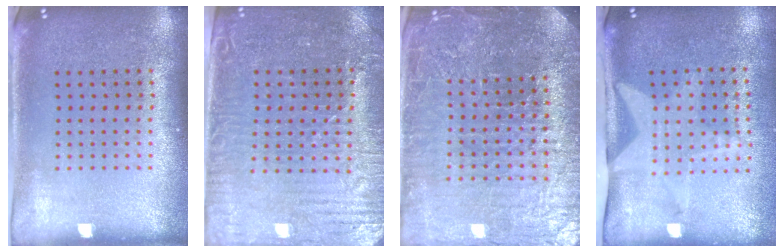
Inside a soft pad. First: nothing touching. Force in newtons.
{"total": 3.8, "press": 3.4, "slide": 1.9}
{"total": 6.0, "press": 5.4, "slide": 2.8}
{"total": 2.1, "press": 1.5, "slide": 1.4}